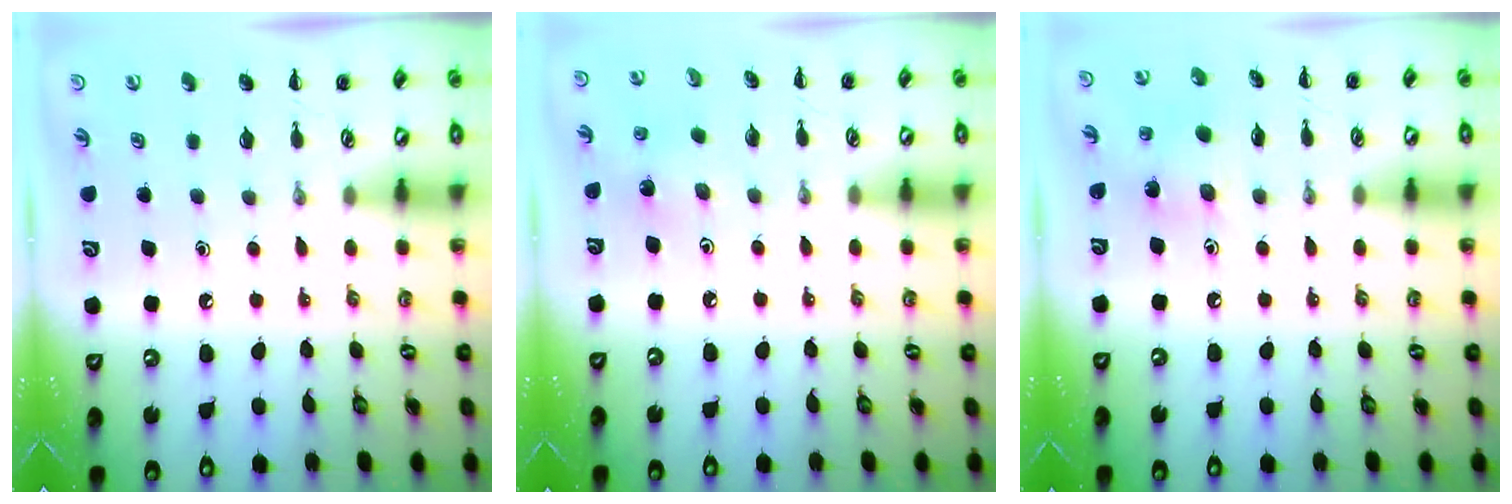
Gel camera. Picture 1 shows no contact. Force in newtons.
{"total": 1.9, "press": 1.9, "slide": 0.6}
{"total": 5.1, "press": 5.0, "slide": 0.7}